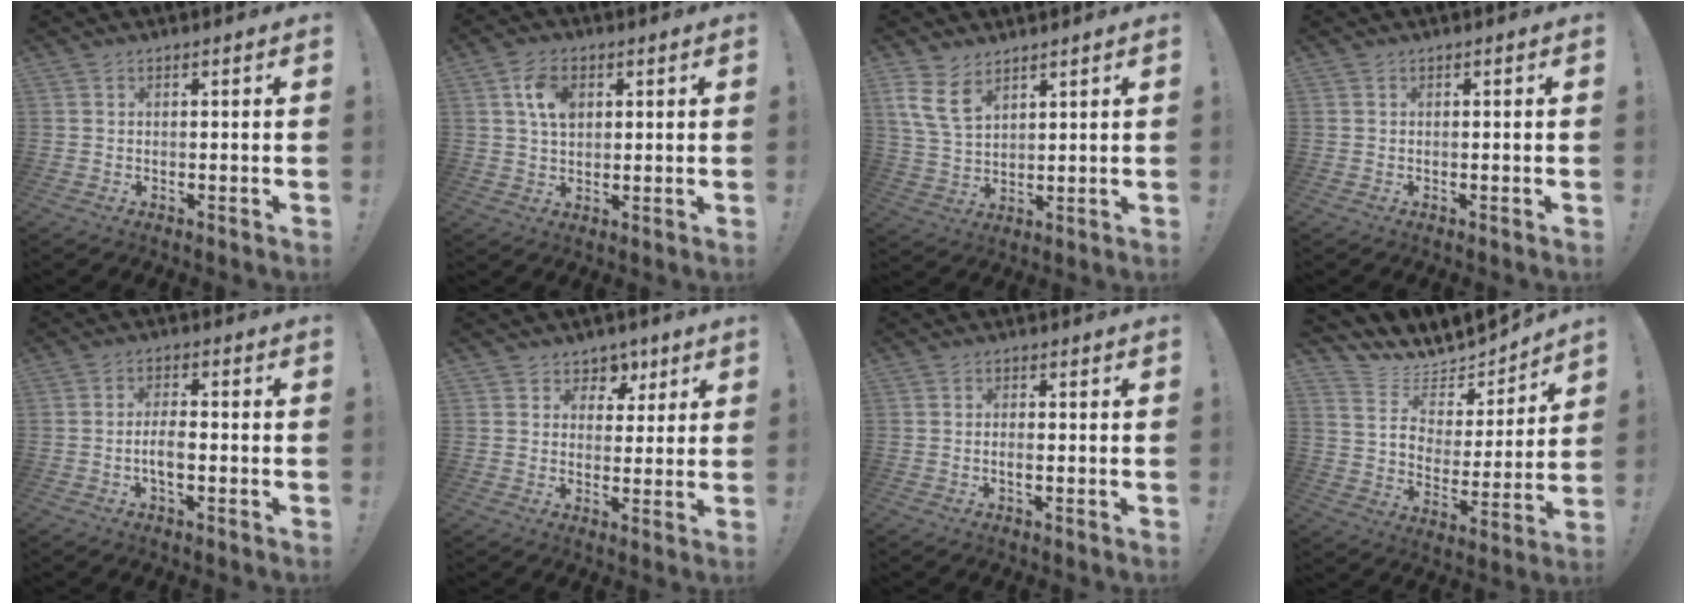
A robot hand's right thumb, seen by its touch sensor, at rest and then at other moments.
{"total": 8.0, "force": [2.5, 5.3, 5.4], "torque": [-0.090, 0.007, 0.049]}
{"total": 8.7, "force": [5.1, 4.9, 5.1], "torque": [-0.102, -0.015, 0.105]}
{"total": 0.0}
{"total": 5.2, "force": [-1.6, 2.1, 4.5], "torque": [-0.085, 0.001, -0.032]}
{"total": 5.9, "force": [2.5, 5.2, 0.6], "torque": [0.001, -0.016, 0.052]}
{"total": 2.0, "force": [-0.8, 0.6, 1.7], "torque": [-0.025, -0.001, -0.015]}
{"total": 10.8, "force": [9.5, 4.7, 2.2], "torque": [-0.049, -0.087, 0.172]}